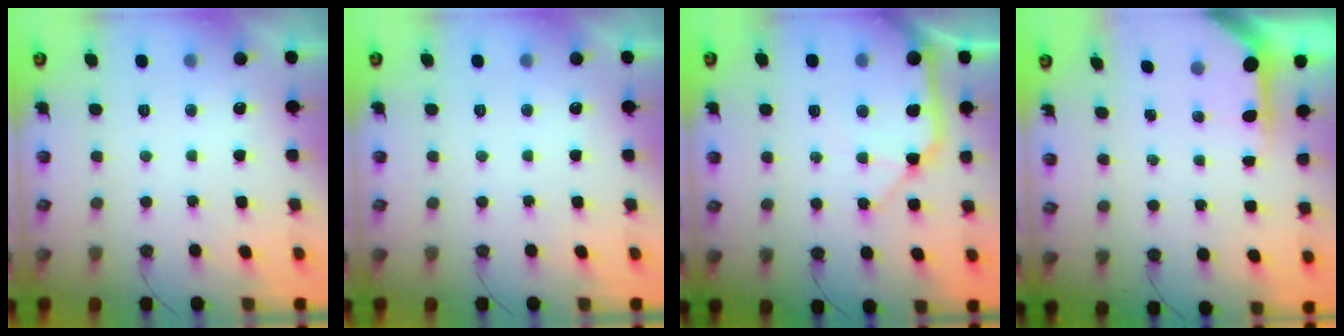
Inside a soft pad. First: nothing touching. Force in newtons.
{"total": 0.0}
{"total": 13.2, "press": 13.1, "slide": 1.9}
{"total": 5.0, "press": 5.0, "slide": 0.5}